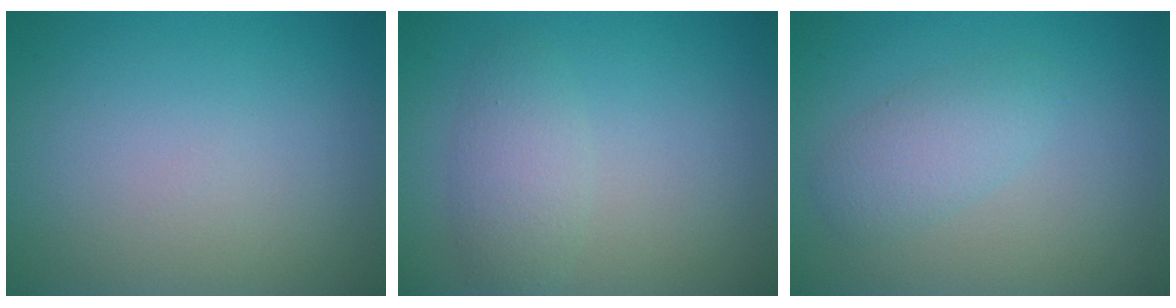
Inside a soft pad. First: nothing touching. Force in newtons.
{"total": 2.5, "press": 2.5, "slide": 0.2}
{"total": 2.5, "press": 2.5, "slide": 0.1}